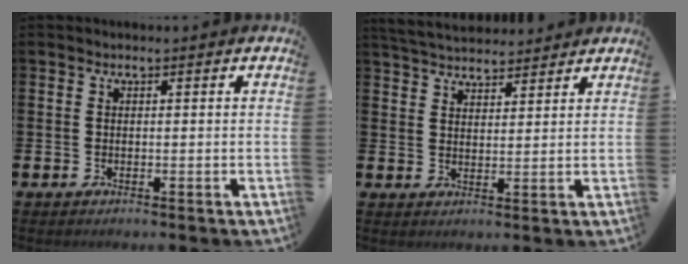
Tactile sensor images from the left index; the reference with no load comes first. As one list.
[{"total": 4.4, "force": [4.3, 0.9, 0.4], "torque": [-0.029, -0.016, 0.080]}]